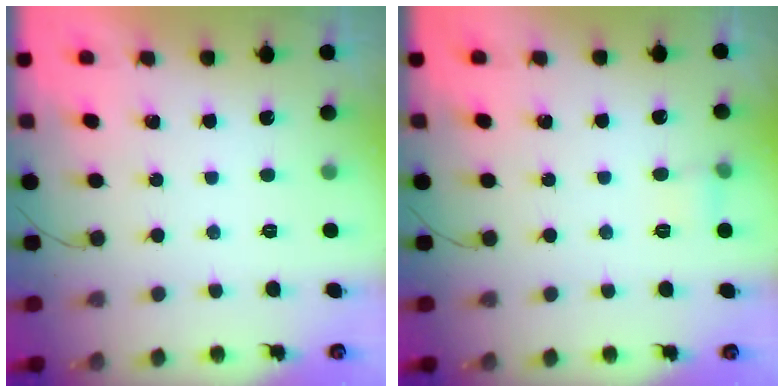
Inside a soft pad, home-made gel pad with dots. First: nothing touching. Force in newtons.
{"total": 3.8, "press": 3.6, "slide": 1.1}